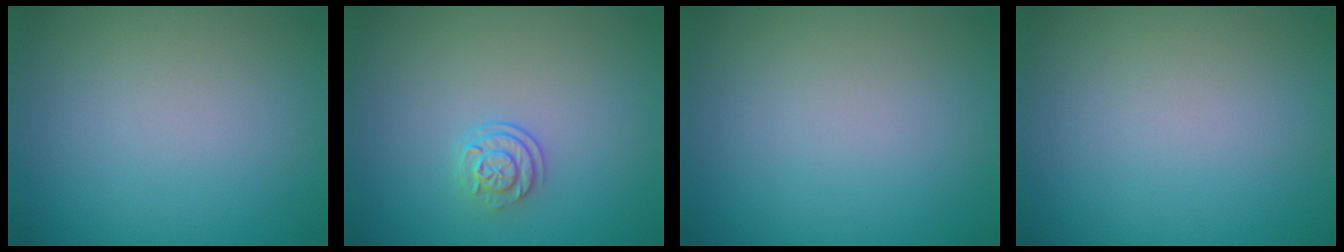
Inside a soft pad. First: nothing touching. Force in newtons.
{"total": 2.2, "press": 1.7, "slide": 1.4}
{"total": 0.0}
{"total": 0.0}